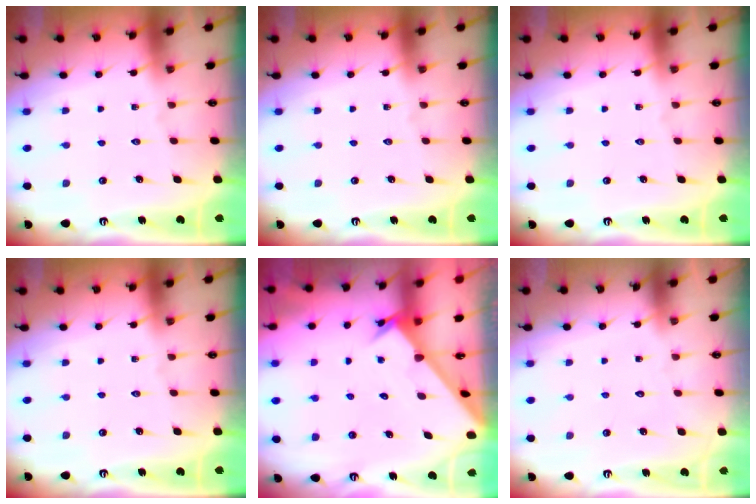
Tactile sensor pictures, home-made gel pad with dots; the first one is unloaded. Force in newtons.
{"total": 0.0}
{"total": 0.0}
{"total": 0.0}
{"total": 2.5, "press": 2.5, "slide": 0.2}
{"total": 1.6, "press": 1.6, "slide": 0.0}